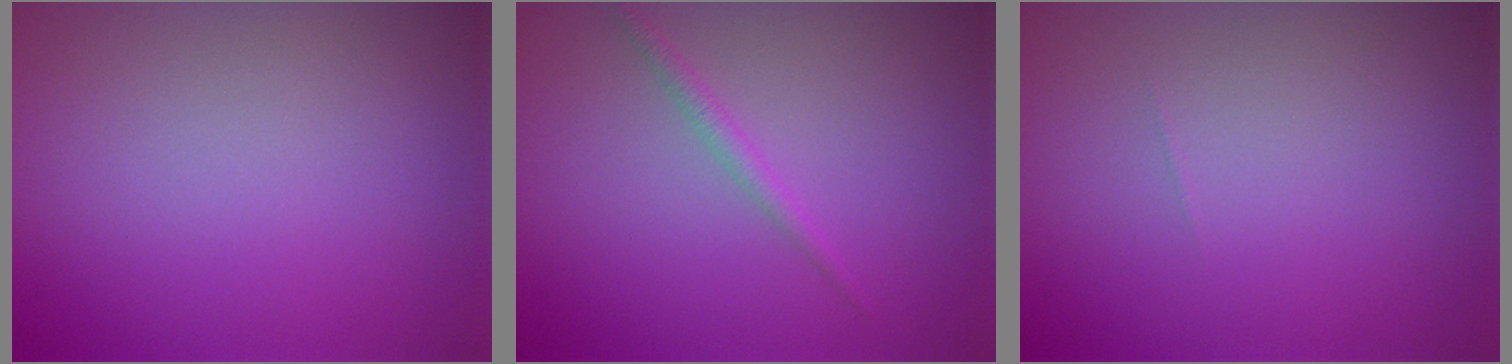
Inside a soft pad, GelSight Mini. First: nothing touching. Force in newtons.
{"total": 1.2, "press": 1.2, "slide": 0.0}
{"total": 0.0}